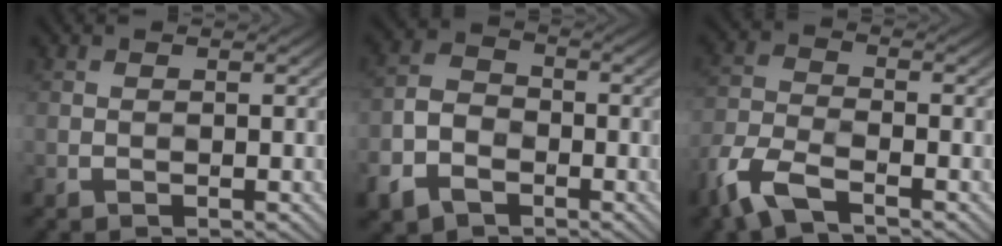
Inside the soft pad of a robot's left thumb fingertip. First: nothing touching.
{"total": 6.2, "force": [-2.7, 4.5, 3.2], "torque": [-0.077, -0.008, -0.071]}
{"total": 6.7, "force": [-3.9, 2.8, 4.7], "torque": [-0.104, -0.007, -0.099]}